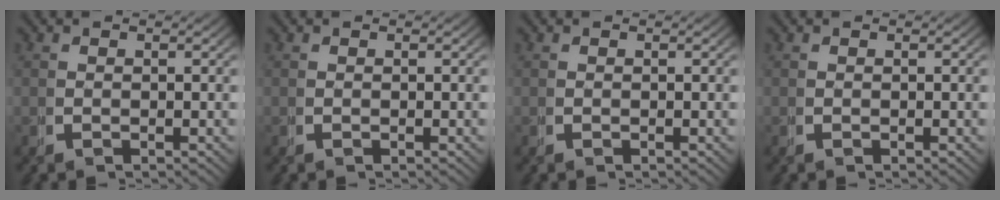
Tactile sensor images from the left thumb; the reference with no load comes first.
{"total": 0.0}
{"total": 0.0}
{"total": 0.0}